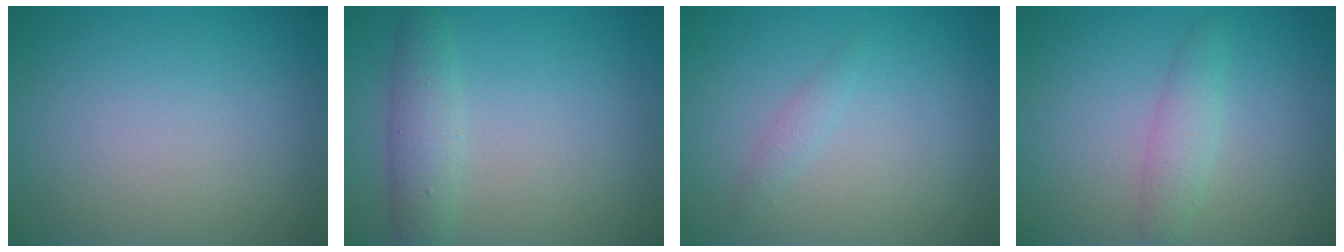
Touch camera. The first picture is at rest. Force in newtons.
{"total": 2.8, "press": 2.8, "slide": 0.0}
{"total": 0.9, "press": 0.9, "slide": 0.1}
{"total": 2.0, "press": 2.0, "slide": 0.1}